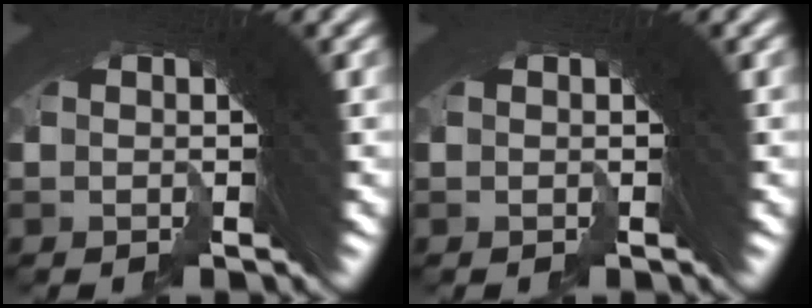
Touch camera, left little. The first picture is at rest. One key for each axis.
{"total": 0.0}